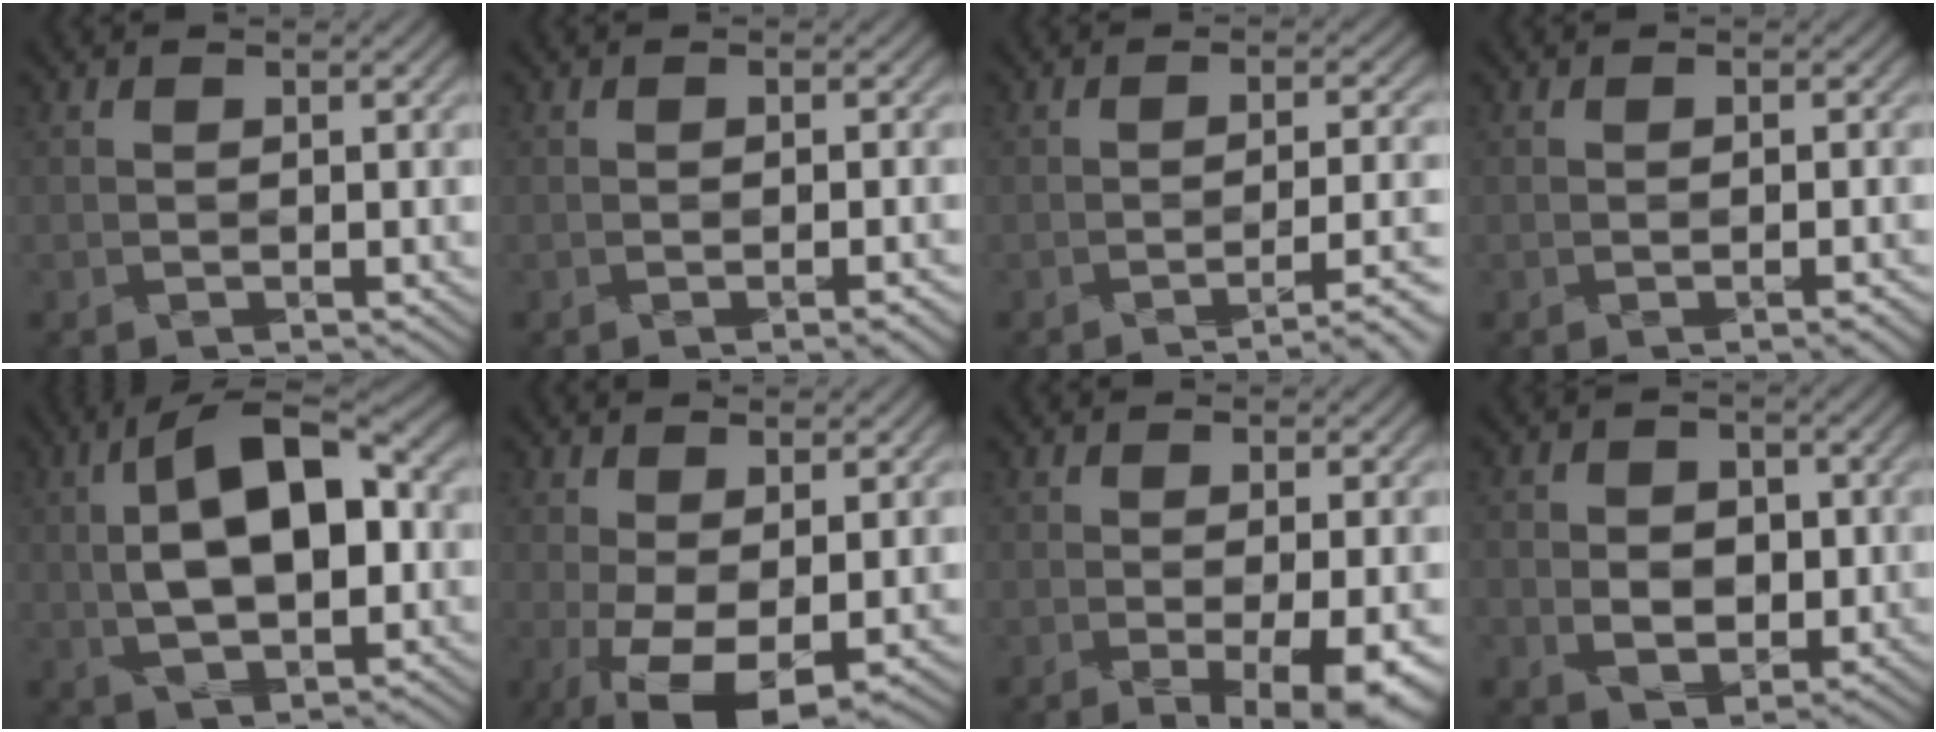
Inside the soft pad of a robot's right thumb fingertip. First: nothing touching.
{"total": 2.0, "force": [-0.9, 0.5, 1.7], "torque": [-0.025, 0.003, -0.015]}
{"total": 5.4, "force": [-2.5, 1.3, 4.7], "torque": [-0.053, 0.000, -0.045]}
{"total": 1.6, "force": [-0.8, 0.4, 1.4], "torque": [-0.020, 0.003, -0.014]}
{"total": 13.1, "force": [0.6, 6.6, 11.3], "torque": [-0.190, 0.019, 0.002]}
{"total": 8.0, "force": [-2.0, 2.9, 7.1], "torque": [-0.136, 0.002, -0.031]}
{"total": 5.0, "force": [-1.6, 1.0, 4.6], "torque": [-0.071, -0.003, -0.024]}
{"total": 5.4, "force": [-1.1, 4.2, 3.1], "torque": [-0.053, -0.007, -0.027]}